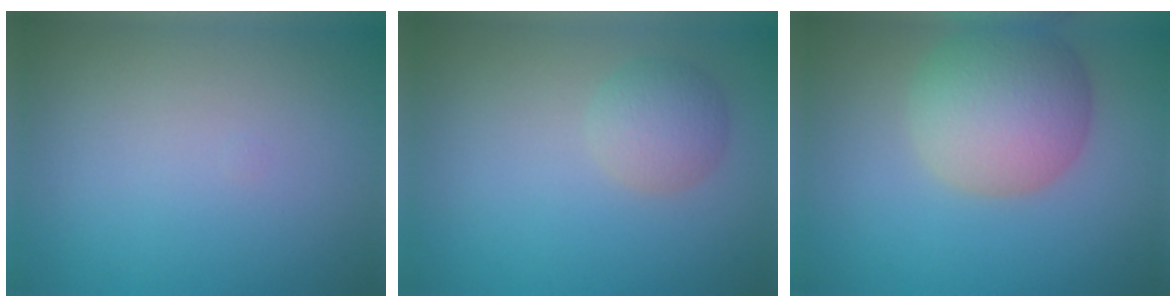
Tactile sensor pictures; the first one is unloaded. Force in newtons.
{"total": 2.4, "press": 2.4, "slide": 0.1}
{"total": 7.0, "press": 7.0, "slide": 0.5}